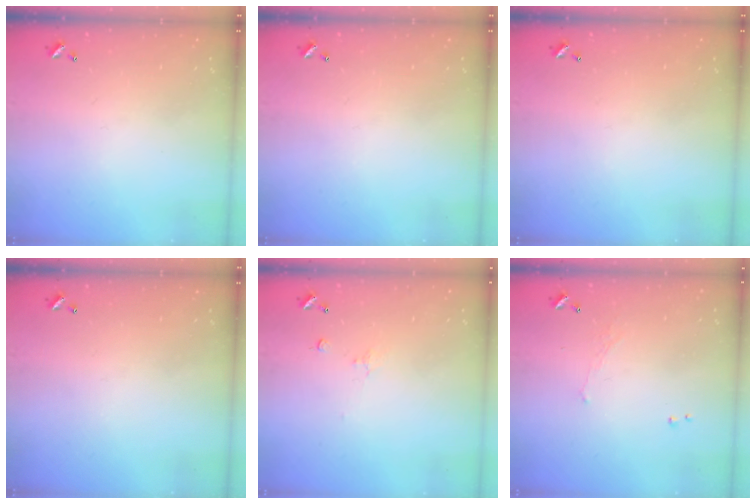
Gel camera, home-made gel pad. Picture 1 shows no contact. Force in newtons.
{"total": 0.0}
{"total": 0.0}
{"total": 0.0}
{"total": 1.1, "press": 0.9, "slide": 0.5}
{"total": 1.1, "press": 1.0, "slide": 0.6}